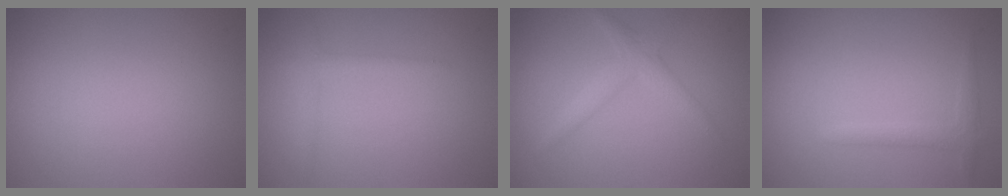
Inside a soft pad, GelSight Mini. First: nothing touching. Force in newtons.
{"total": 1.3, "press": 1.3, "slide": 0.1}
{"total": 2.2, "press": 2.2, "slide": 0.1}
{"total": 1.5, "press": 1.5, "slide": 0.1}